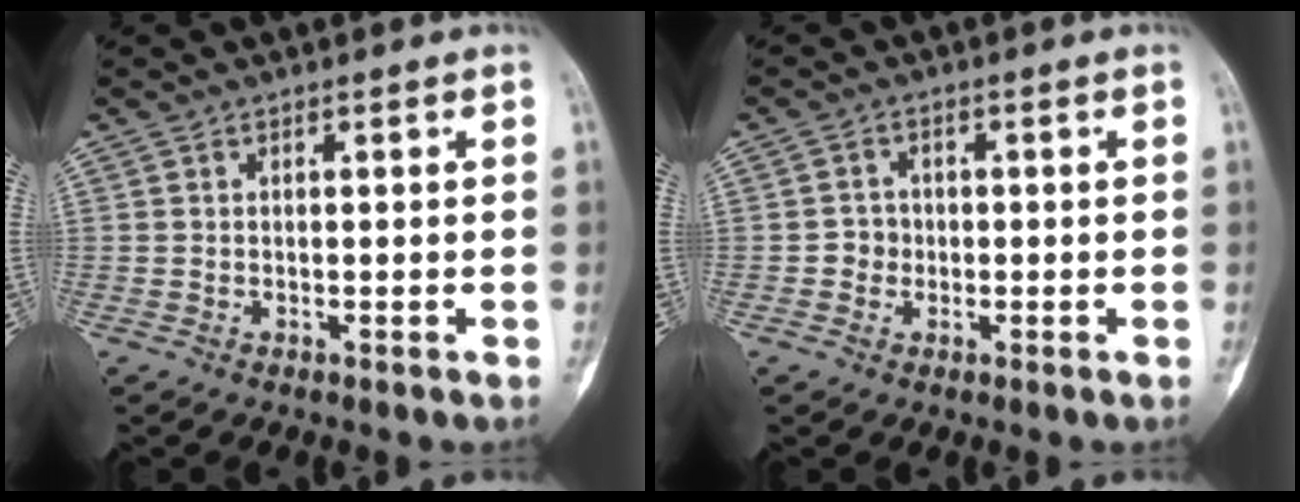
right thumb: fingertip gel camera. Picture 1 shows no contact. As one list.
[{"total": 2.5, "force": [-0.5, 2.4, 0.6], "torque": [0.004, 0.010, -0.014]}]